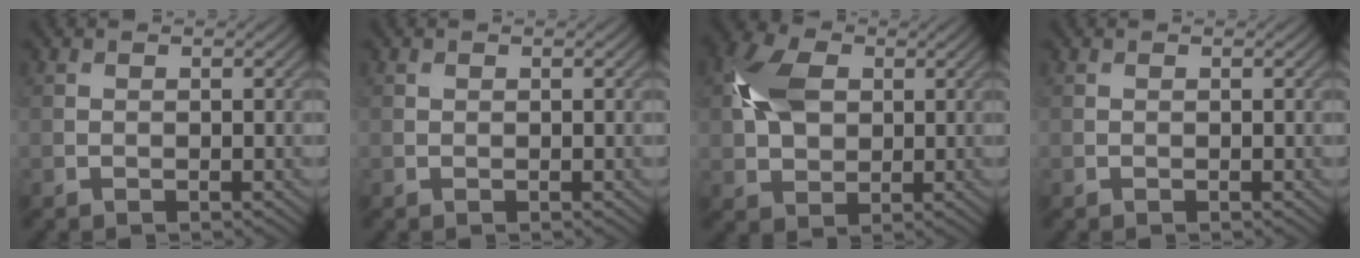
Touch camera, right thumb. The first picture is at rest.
{"total": 0.0}
{"total": 7.7, "force": [1.7, 5.3, 5.3], "torque": [-0.136, 0.016, 0.027]}
{"total": 0.0}